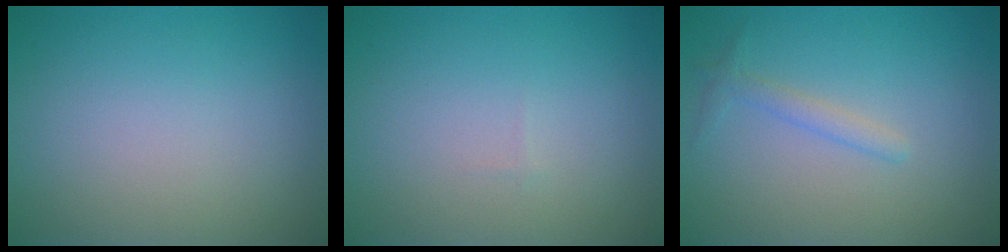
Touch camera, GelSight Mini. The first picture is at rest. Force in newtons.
{"total": 0.0}
{"total": 1.4, "press": 1.4, "slide": 0.1}